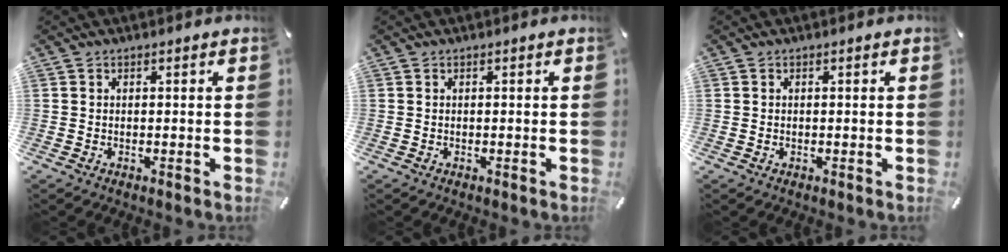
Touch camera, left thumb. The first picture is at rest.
{"total": 0.0}
{"total": 0.0}